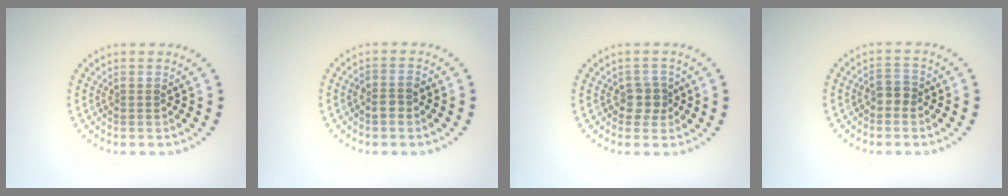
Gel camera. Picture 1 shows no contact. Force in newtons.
{"total": 1.4, "press": 1.3, "slide": 0.5}
{"total": 1.9, "press": 1.6, "slide": 1.0}
{"total": 1.4, "press": 1.2, "slide": 0.7}